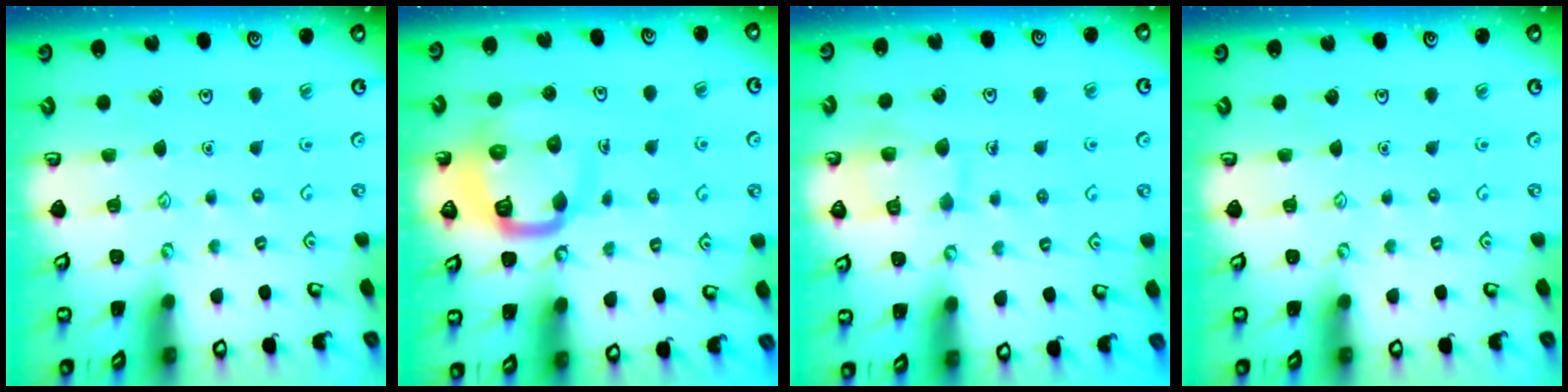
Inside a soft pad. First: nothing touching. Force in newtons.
{"total": 10.8, "press": 10.8, "slide": 1.1}
{"total": 9.4, "press": 9.4, "slide": 0.9}
{"total": 0.0}